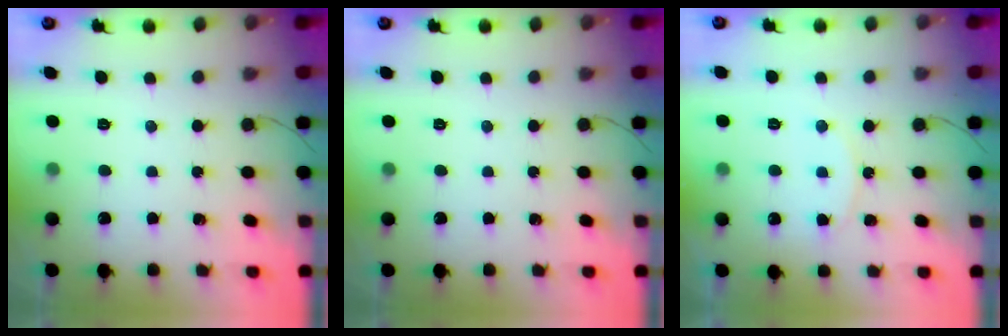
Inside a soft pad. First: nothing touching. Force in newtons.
{"total": 0.0}
{"total": 7.5, "press": 7.5, "slide": 0.5}